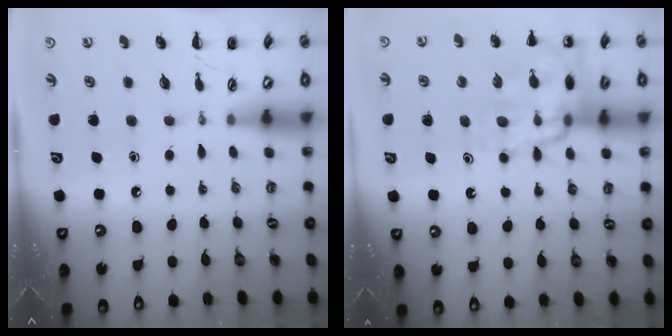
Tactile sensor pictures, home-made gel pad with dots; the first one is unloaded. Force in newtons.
{"total": 17.1, "press": 16.8, "slide": 3.3}